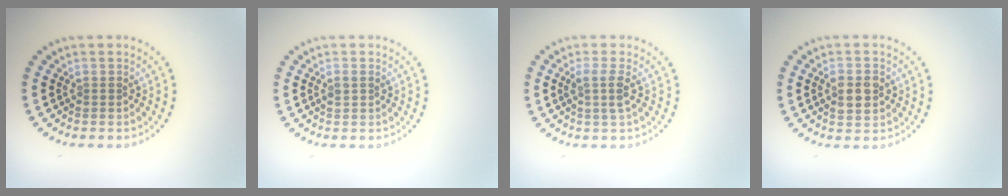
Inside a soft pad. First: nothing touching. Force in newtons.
{"total": 1.0, "press": 0.9, "slide": 0.3}
{"total": 1.9, "press": 1.5, "slide": 1.2}
{"total": 2.8, "press": 2.8, "slide": 0.2}